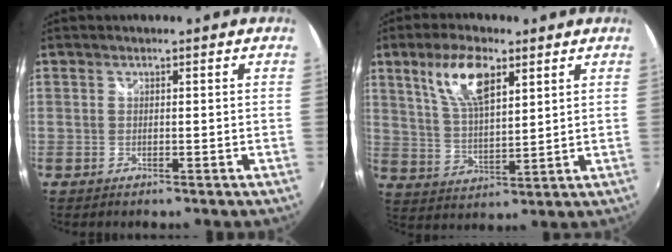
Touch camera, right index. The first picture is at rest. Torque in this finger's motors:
{"motor_torque": [0.62, 0.56, 0.26, 0.08]}